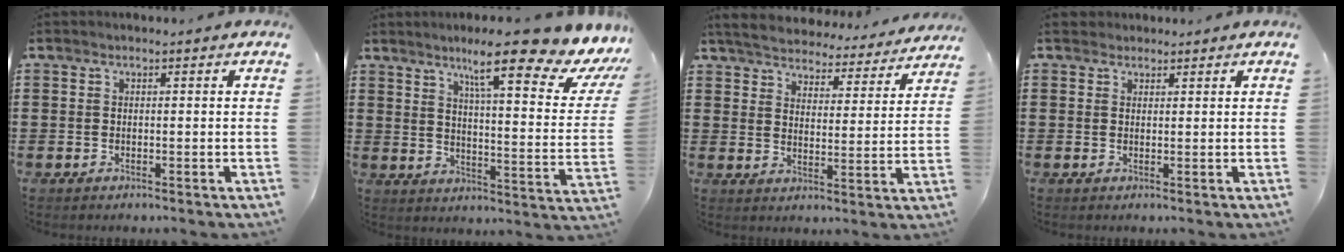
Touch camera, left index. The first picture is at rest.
{"total": 13.2, "force": [9.0, 0.2, 9.6], "torque": [-0.163, -0.055, 0.130]}
{"total": 4.9, "force": [4.9, 0.3, 0.4], "torque": [-0.035, -0.036, 0.083]}
{"total": 1.5, "force": [1.3, 0.7, 0.1], "torque": [-0.006, 0.004, 0.026]}